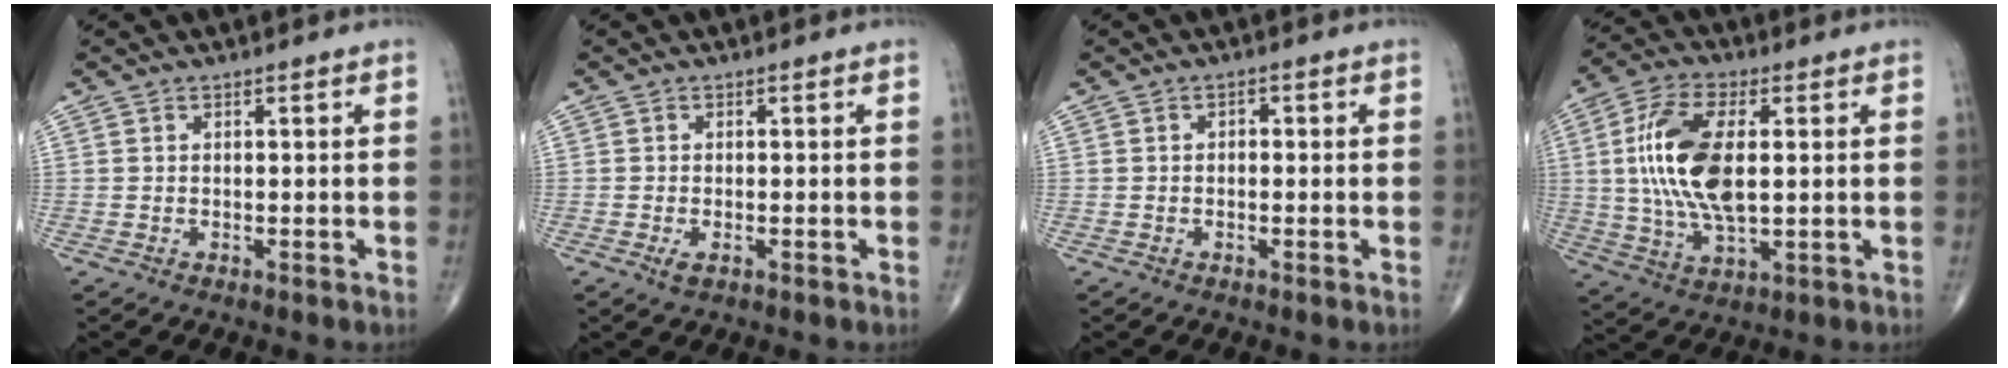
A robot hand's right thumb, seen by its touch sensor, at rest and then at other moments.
{"total": 1.6, "force": [-0.7, 0.7, 1.3], "torque": [-0.026, -0.003, -0.012]}
{"total": 0.8, "force": [0.0, 0.6, 0.6], "torque": [-0.004, 0.002, -0.004]}
{"total": 15.7, "force": [1.7, 7.3, 13.8], "torque": [-0.281, -0.003, 0.034]}